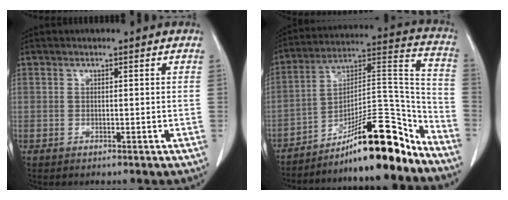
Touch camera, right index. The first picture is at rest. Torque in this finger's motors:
{"motor_torque": [1.07, -1.07, 0.82, 0.13]}